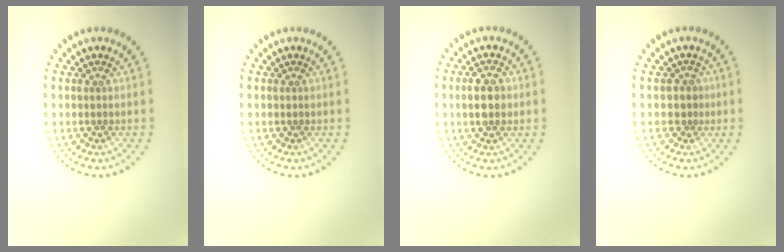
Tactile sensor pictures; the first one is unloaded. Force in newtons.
{"total": 0.0}
{"total": 2.6, "press": 2.6, "slide": 0.2}
{"total": 0.9, "press": 0.6, "slide": 0.7}